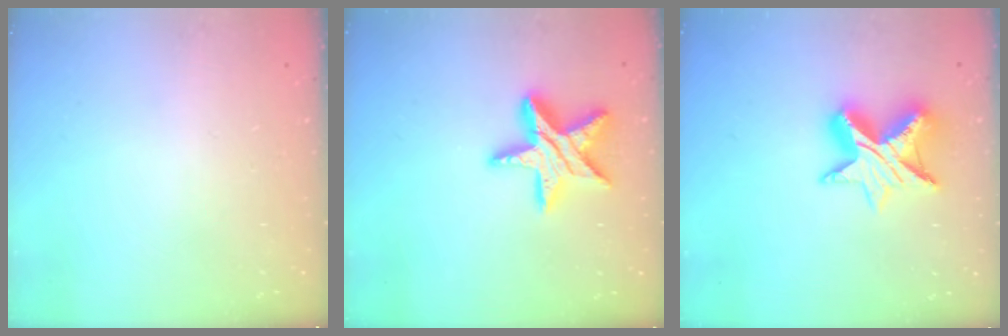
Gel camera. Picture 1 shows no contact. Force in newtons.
{"total": 15.3, "press": 15.3, "slide": 1.0}
{"total": 11.3, "press": 11.3, "slide": 0.8}